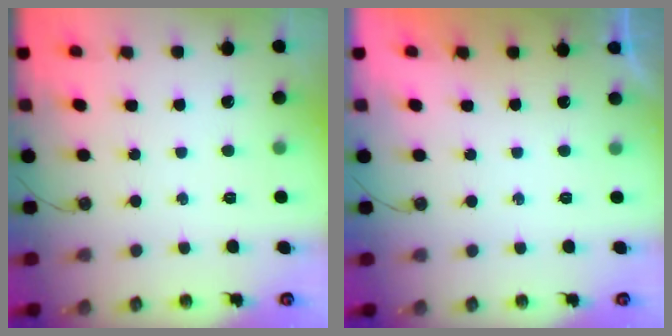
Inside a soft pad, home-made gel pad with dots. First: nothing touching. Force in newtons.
{"total": 0.0}